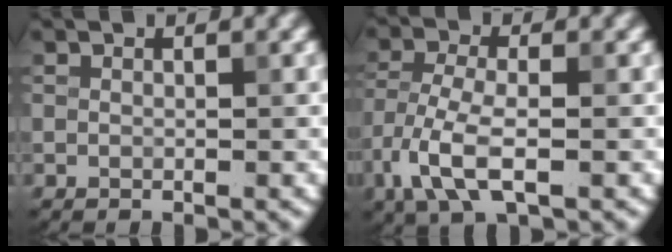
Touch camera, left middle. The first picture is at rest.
{"total": 5.9, "force": [-2.6, 2.5, 4.7], "torque": [-0.105, -0.003, -0.060]}